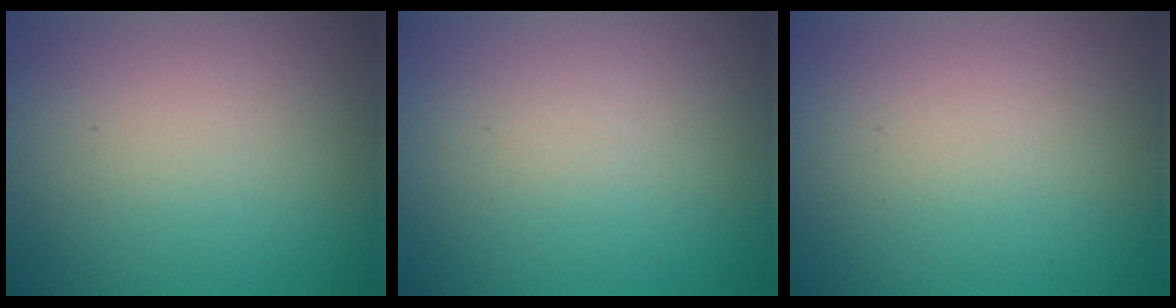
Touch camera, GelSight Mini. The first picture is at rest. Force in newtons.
{"total": 0.0}
{"total": 0.0}